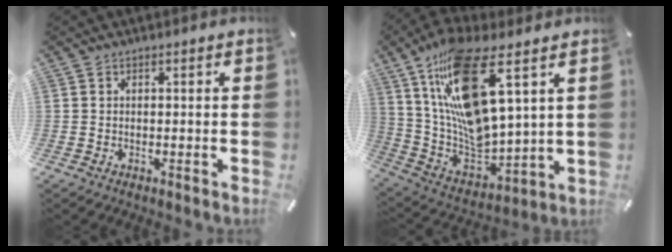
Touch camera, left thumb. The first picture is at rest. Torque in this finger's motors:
{"motor_torque": [1.97, 1.99, 2.26, -0.51, 0.42]}